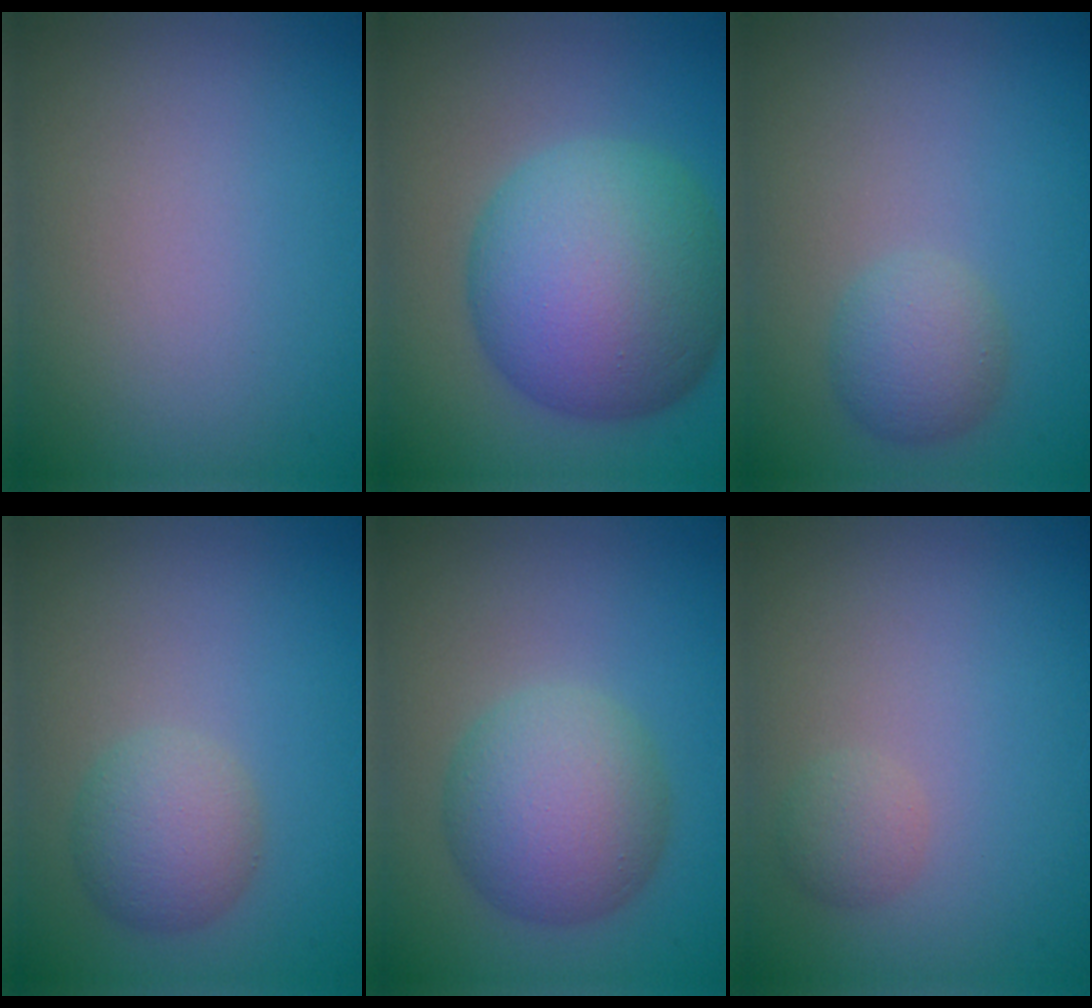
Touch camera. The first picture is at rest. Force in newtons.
{"total": 12.1, "press": 12.1, "slide": 0.1}
{"total": 2.7, "press": 2.7, "slide": 0.1}
{"total": 3.3, "press": 3.3, "slide": 0.0}
{"total": 6.2, "press": 6.2, "slide": 0.3}
{"total": 1.3, "press": 1.3, "slide": 0.1}